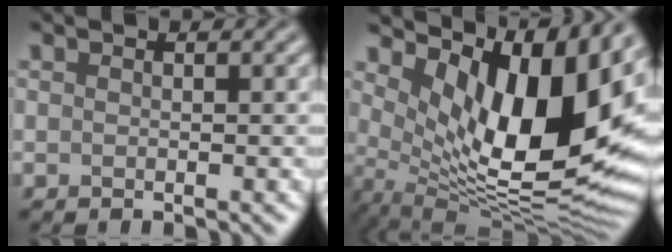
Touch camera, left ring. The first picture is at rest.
{"total": 14.0, "force": [4.1, 6.0, 12.0], "torque": [-0.180, -0.024, 0.084]}